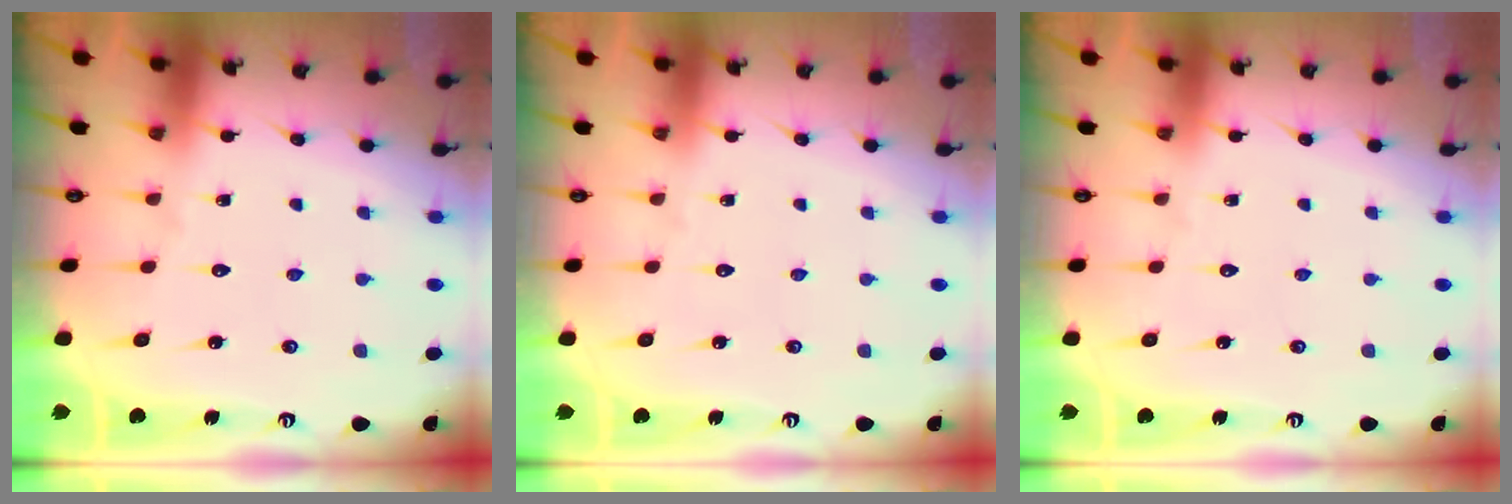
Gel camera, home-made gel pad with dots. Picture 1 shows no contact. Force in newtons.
{"total": 0.0}
{"total": 0.0}